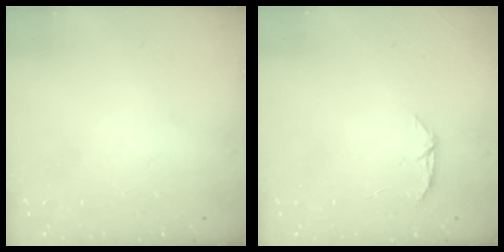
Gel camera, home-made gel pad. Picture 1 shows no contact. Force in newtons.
{"total": 4.6, "press": 4.5, "slide": 0.5}